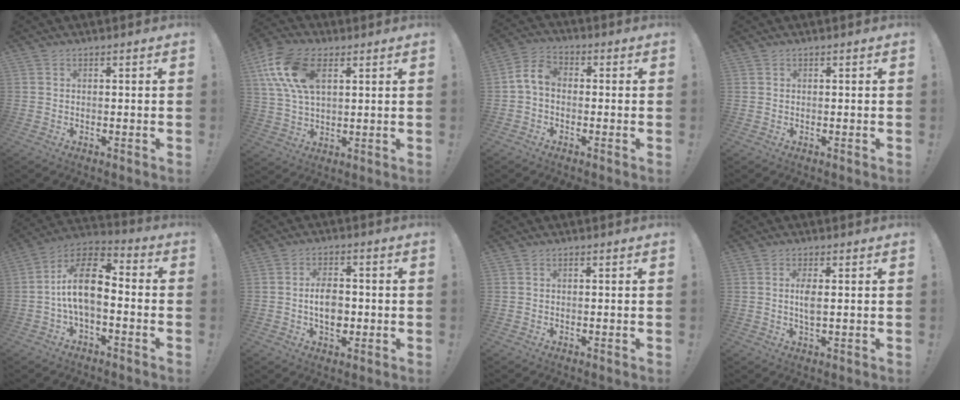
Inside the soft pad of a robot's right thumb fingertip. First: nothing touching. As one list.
[{"total": 15.8, "force": [5.8, 9.2, 11.4], "torque": [-0.230, -0.007, 0.107]}, {"total": 6.6, "force": [-0.7, 4.0, 5.2], "torque": [-0.103, 0.014, -0.010]}, {"total": 0.0}, {"total": 13.7, "force": [-0.9, 7.1, 11.7], "torque": [-0.215, 0.017, -0.014]}, {"total": 8.1, "force": [-1.0, 5.5, 6.0], "torque": [-0.084, 0.001, -0.020]}, {"total": 0.0}, {"total": 4.1, "force": [0.5, 0.9, 3.9], "torque": [-0.076, -0.004, 0.002]}]